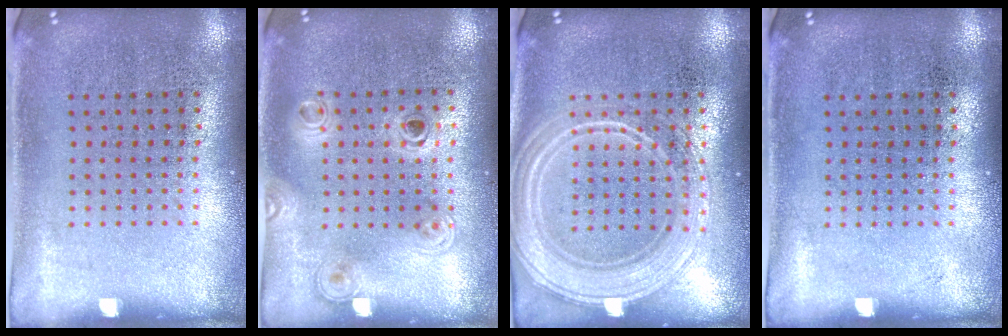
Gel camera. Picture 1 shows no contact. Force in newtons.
{"total": 1.2, "press": 1.1, "slide": 0.6}
{"total": 3.7, "press": 3.7, "slide": 0.6}
{"total": 0.0}